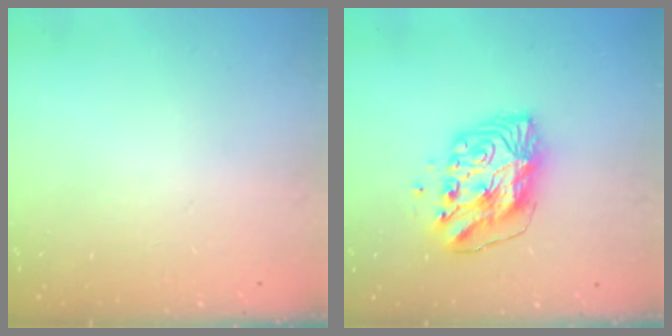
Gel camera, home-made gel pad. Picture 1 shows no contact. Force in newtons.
{"total": 11.2, "press": 11.2, "slide": 1.1}